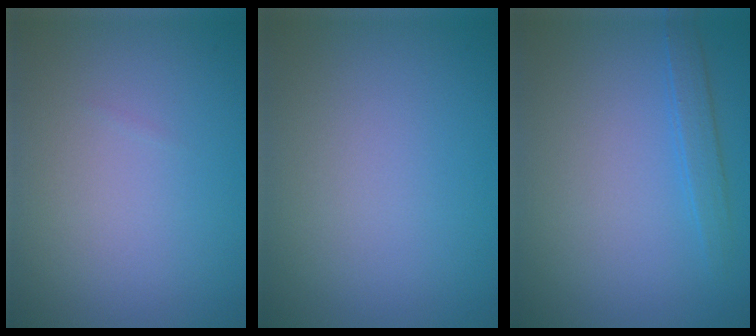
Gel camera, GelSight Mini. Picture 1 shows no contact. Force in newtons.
{"total": 0.0}
{"total": 1.5, "press": 1.5, "slide": 0.0}